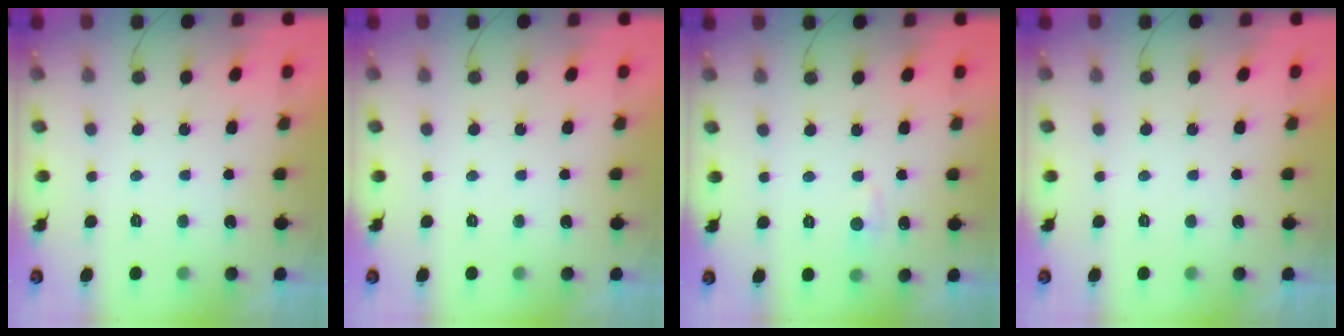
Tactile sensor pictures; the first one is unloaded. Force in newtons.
{"total": 0.0}
{"total": 4.1, "press": 4.1, "slide": 0.5}
{"total": 0.0}